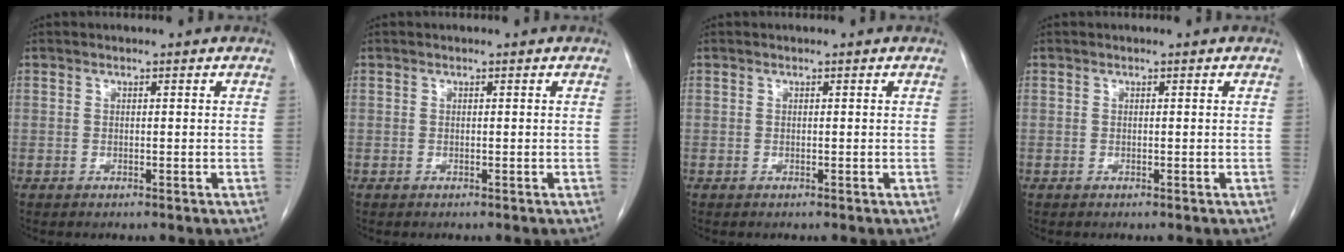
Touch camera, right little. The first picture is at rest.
{"total": 0.0}
{"total": 0.0}
{"total": 0.0}